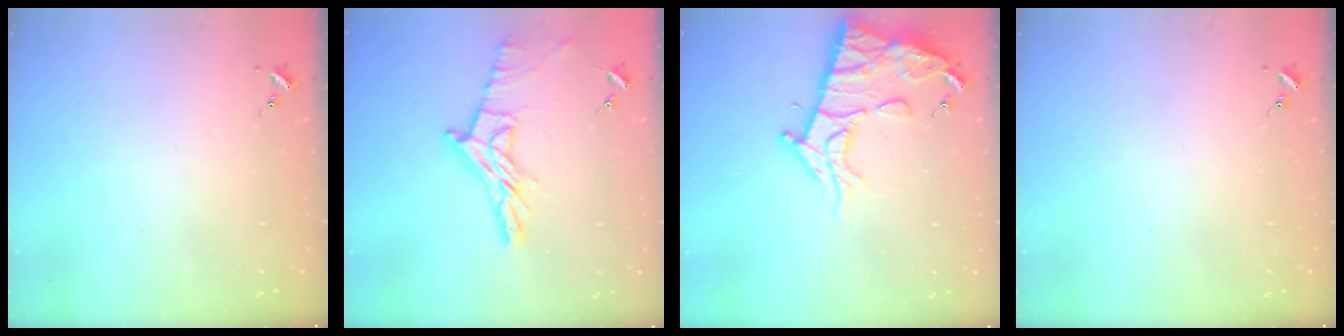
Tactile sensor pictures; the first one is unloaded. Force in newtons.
{"total": 12.6, "press": 12.5, "slide": 1.1}
{"total": 14.8, "press": 14.7, "slide": 1.4}
{"total": 0.0}